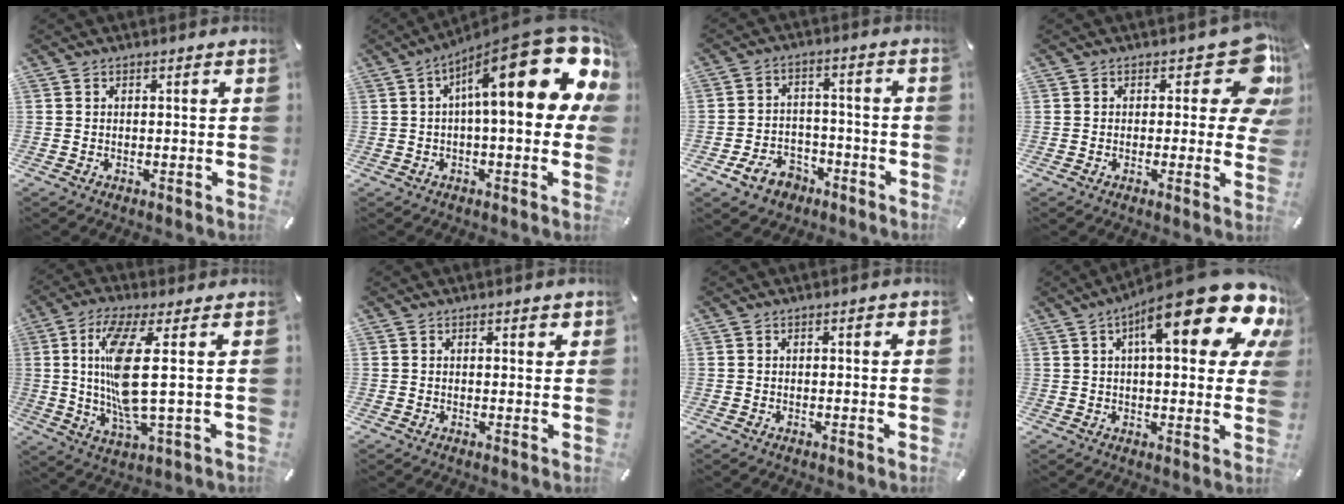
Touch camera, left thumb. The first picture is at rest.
{"total": 25.8, "force": [8.8, 7.7, 23.0], "torque": [-0.344, -0.072, 0.144]}
{"total": 8.2, "force": [-4.6, 6.1, 3.0], "torque": [-0.059, 0.041, -0.081]}
{"total": 12.6, "force": [5.1, 5.8, 10.0], "torque": [-0.107, -0.042, 0.090]}
{"total": 14.3, "force": [2.3, 3.1, 13.8], "torque": [-0.286, -0.022, 0.031]}
{"total": 1.0, "force": [0.8, 0.5, 0.4], "torque": [0.001, 0.000, 0.013]}
{"total": 0.8, "force": [0.2, 0.3, 0.7], "torque": [-0.014, 0.004, 0.003]}
{"total": 22.5, "force": [11.5, 6.6, 18.2], "torque": [-0.259, -0.070, 0.177]}